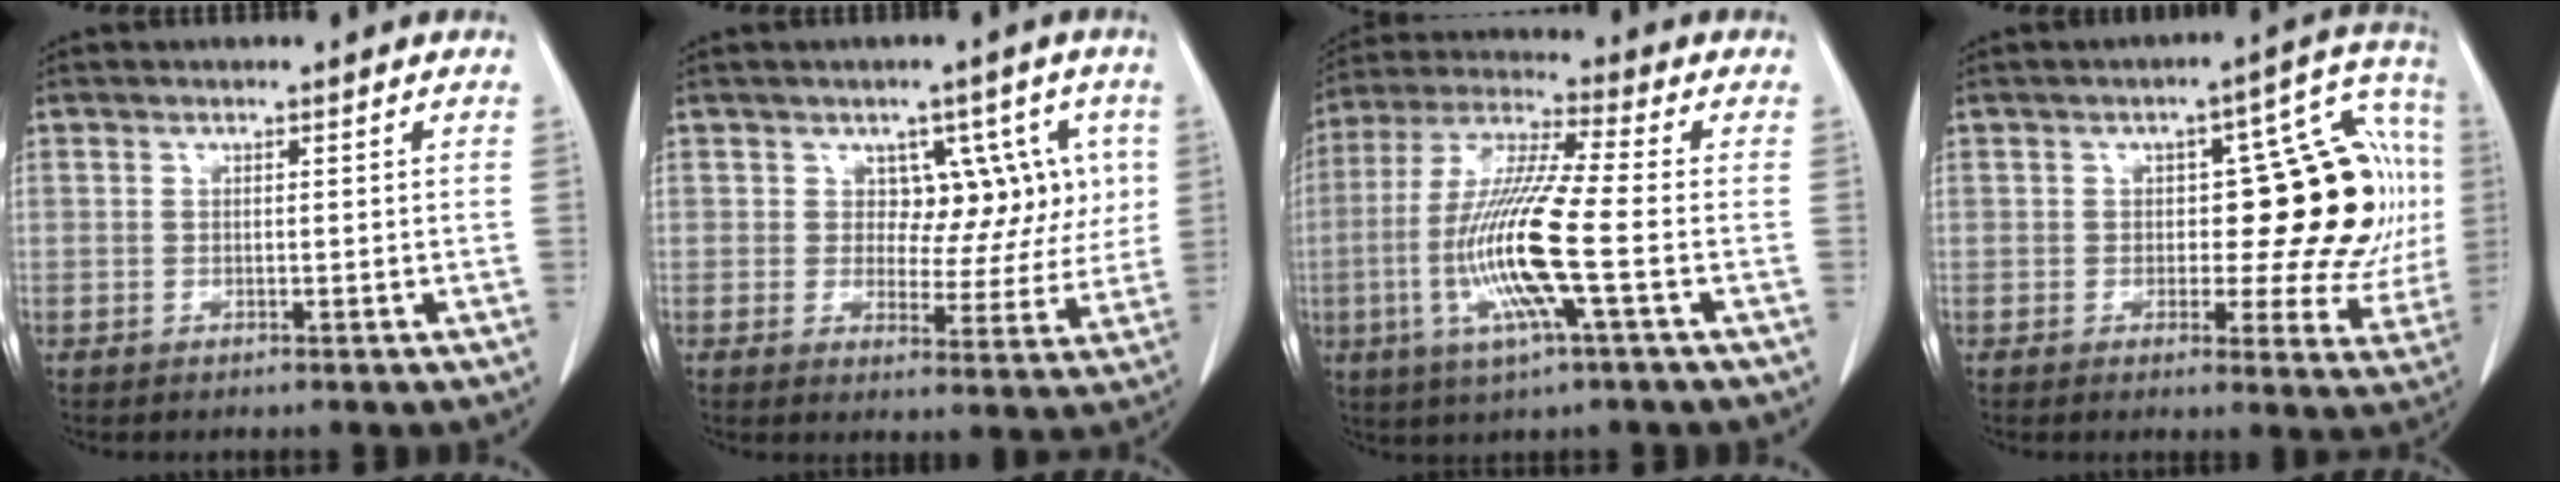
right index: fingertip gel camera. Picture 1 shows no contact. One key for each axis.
{"total": 7.3, "fx": 2.3, "fy": 5.3, "fz": 4.5, "tx": -0.030, "ty": 0.017, "tz": 0.033}
{"total": 14.5, "fx": -3.3, "fy": 0.5, "fz": 14.1, "tx": -0.295, "ty": -0.011, "tz": -0.072}
{"total": 18.4, "fx": 1.2, "fy": 7.6, "fz": 16.7, "tx": -0.188, "ty": 0.037, "tz": 0.016}